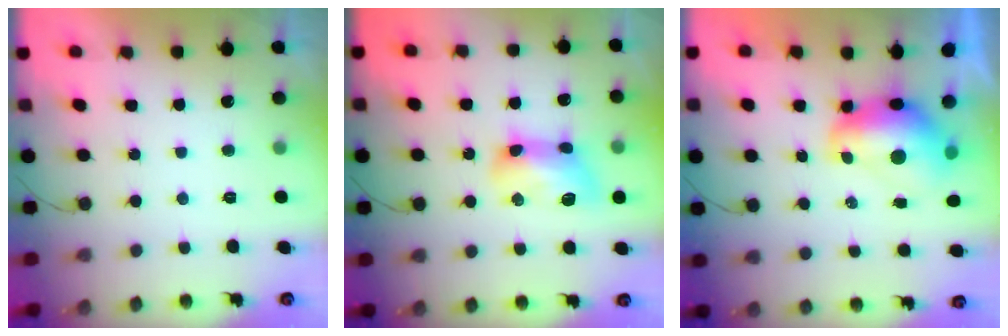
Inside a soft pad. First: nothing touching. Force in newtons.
{"total": 11.5, "press": 11.5, "slide": 0.5}
{"total": 9.8, "press": 9.7, "slide": 0.9}